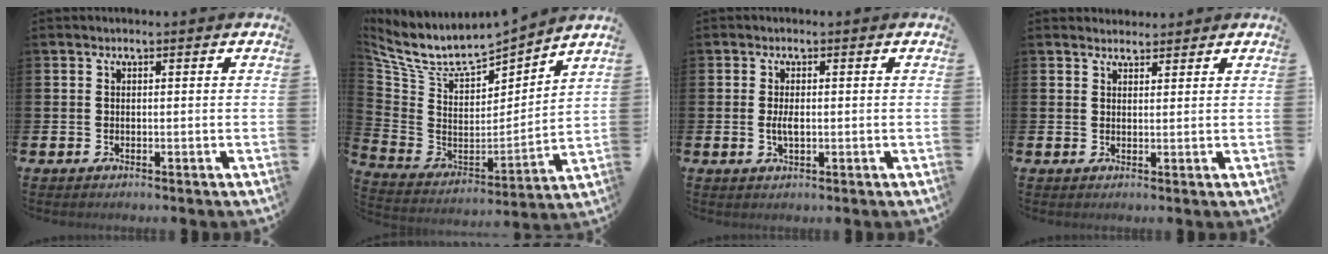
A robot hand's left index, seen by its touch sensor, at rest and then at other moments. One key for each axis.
{"total": 8.3, "fx": 7.4, "fy": 2.1, "fz": 3.0, "tx": -0.094, "ty": -0.060, "tz": 0.126}
{"total": 2.0, "fx": 0.1, "fy": 0.8, "fz": 1.9, "tx": -0.028, "ty": -0.002, "tz": 0.000}
{"total": 2.5, "fx": 2.4, "fy": 0.6, "fz": -0.1, "tx": 0.015, "ty": -0.013, "tz": 0.042}